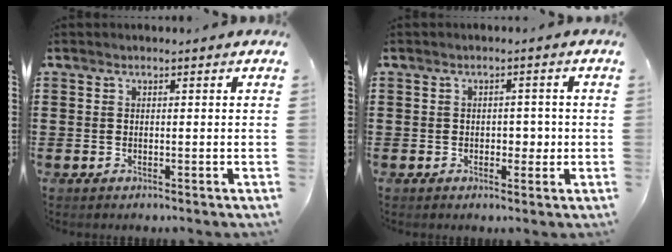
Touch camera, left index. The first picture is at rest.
{"total": 2.5, "force": [-0.3, 1.6, 1.9], "torque": [-0.029, 0.002, -0.010]}